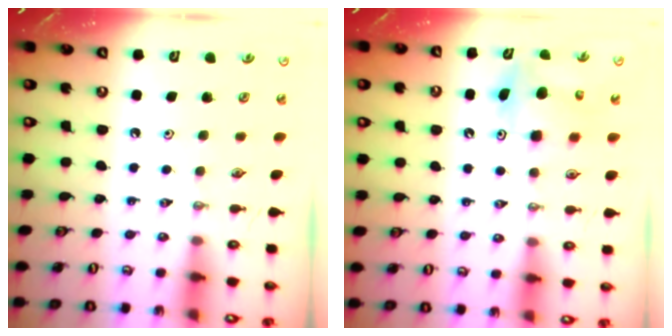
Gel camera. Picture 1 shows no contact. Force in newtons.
{"total": 7.6, "press": 7.6, "slide": 0.4}